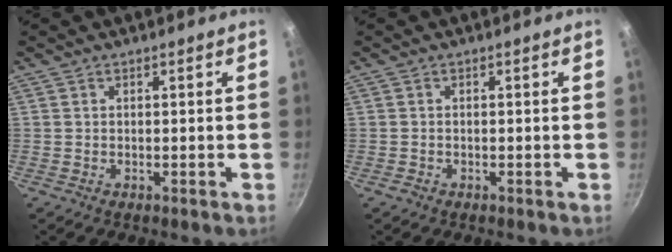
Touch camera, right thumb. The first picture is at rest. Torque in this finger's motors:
{"motor_torque": [-0.25, -0.03, -0.27, 0.15, 0.02]}